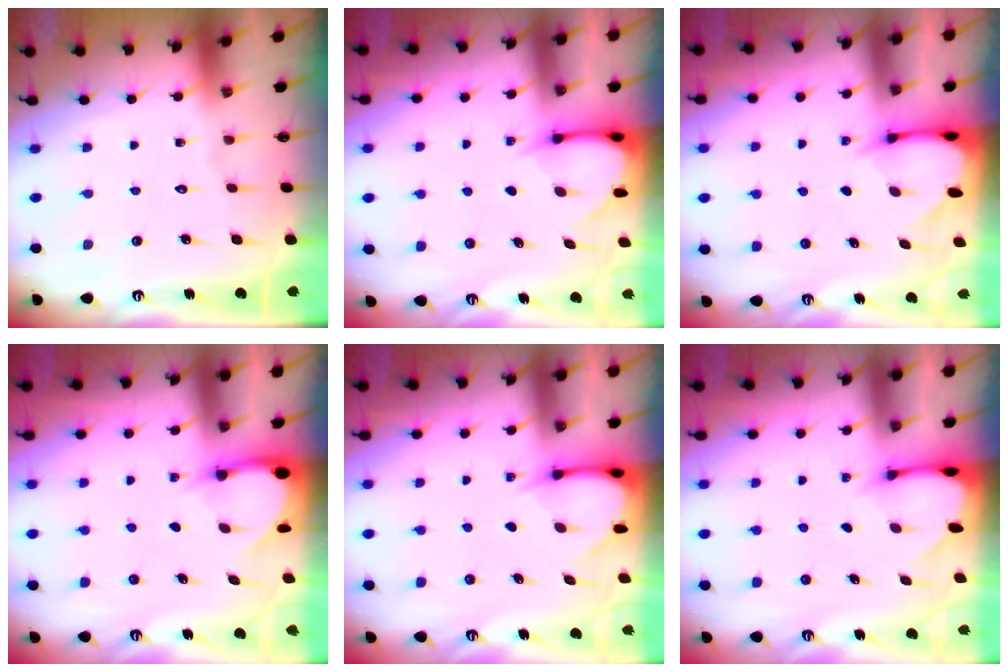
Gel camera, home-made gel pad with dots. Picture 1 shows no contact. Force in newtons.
{"total": 3.4, "press": 3.4, "slide": 0.3}
{"total": 3.4, "press": 3.4, "slide": 0.4}
{"total": 3.3, "press": 3.3, "slide": 0.2}
{"total": 3.4, "press": 3.4, "slide": 0.3}
{"total": 2.0, "press": 2.0, "slide": 0.1}